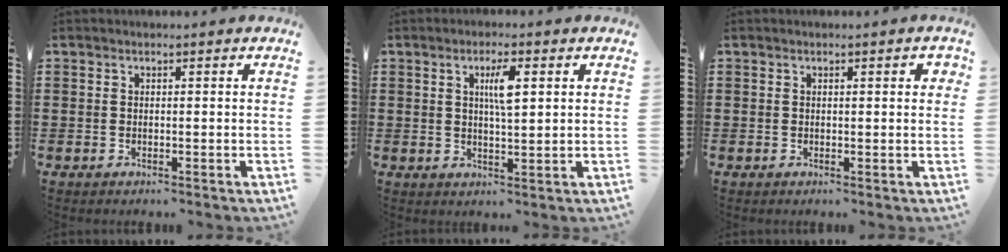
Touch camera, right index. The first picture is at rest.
{"total": 4.4, "force": [1.2, 1.0, 4.1], "torque": [-0.076, 0.006, 0.015]}
{"total": 0.9, "force": [0.2, 0.2, 0.9], "torque": [-0.016, 0.003, 0.003]}